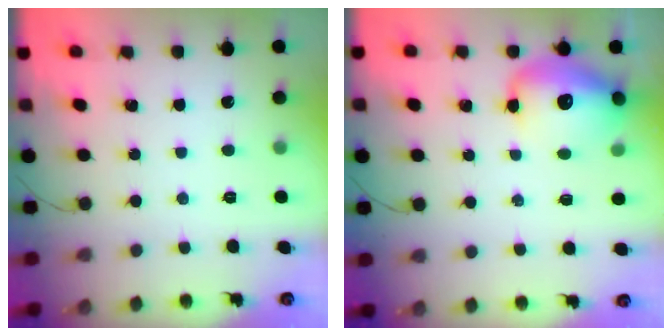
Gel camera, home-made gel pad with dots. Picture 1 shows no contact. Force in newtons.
{"total": 13.8, "press": 13.3, "slide": 3.8}